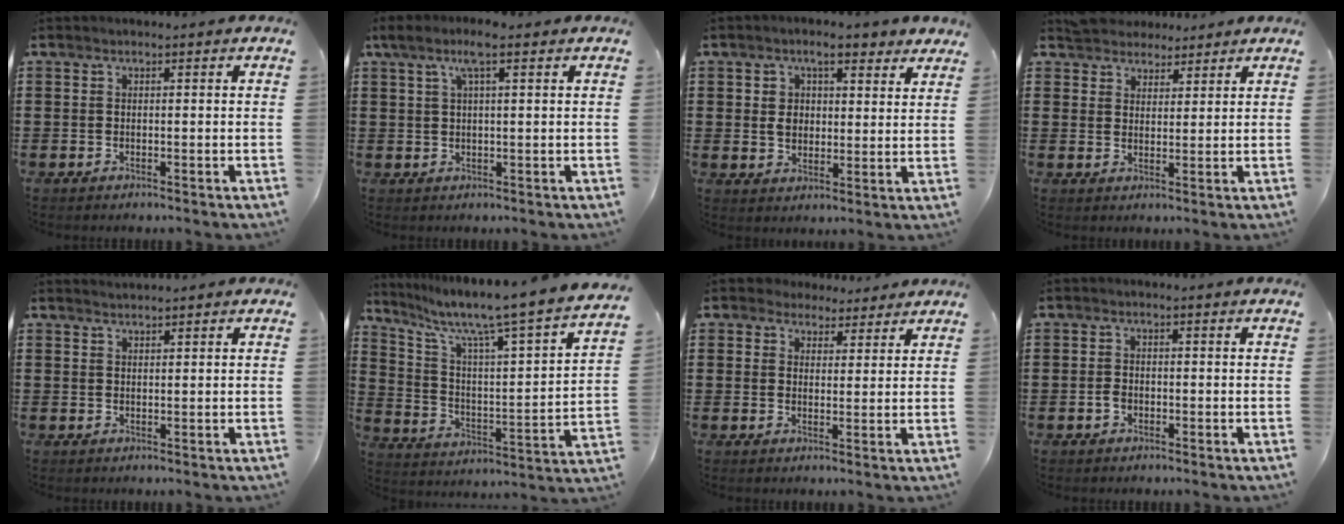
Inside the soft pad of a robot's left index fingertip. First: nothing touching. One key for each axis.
{"total": 4.5, "fx": 2.3, "fy": 0.8, "fz": 3.8, "tx": -0.080, "ty": 0.007, "tz": 0.038}
{"total": 5.4, "fx": 3.1, "fy": 3.1, "fz": 3.1, "tx": -0.065, "ty": 0.004, "tz": 0.053}
{"total": 4.3, "fx": 3.9, "fy": 1.9, "fz": 0.0, "tx": -0.019, "ty": 0.003, "tz": 0.077}
{"total": 1.2, "fx": 1.1, "fy": 0.3, "fz": -0.1, "tx": 0.000, "ty": 0.002, "tz": 0.023}
{"total": 8.1, "fx": 6.6, "fy": -0.1, "fz": 4.7, "tx": -0.119, "ty": -0.055, "tz": 0.098}
{"total": 3.1, "fx": 2.7, "fy": 1.5, "fz": 0.0, "tx": -0.015, "ty": 0.003, "tz": 0.052}
{"total": 1.4, "fx": -0.5, "fy": 1.0, "fz": 0.9, "tx": -0.027, "ty": -0.001, "tz": -0.012}